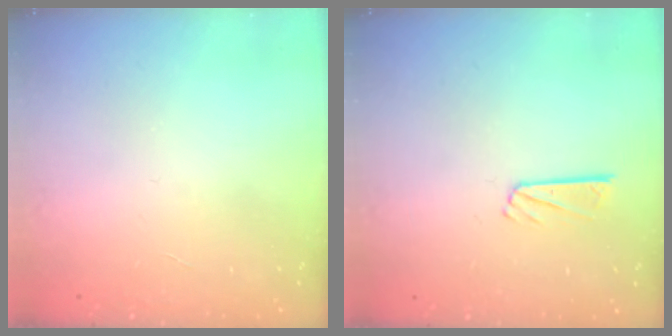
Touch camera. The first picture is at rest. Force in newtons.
{"total": 5.9, "press": 5.9, "slide": 0.4}